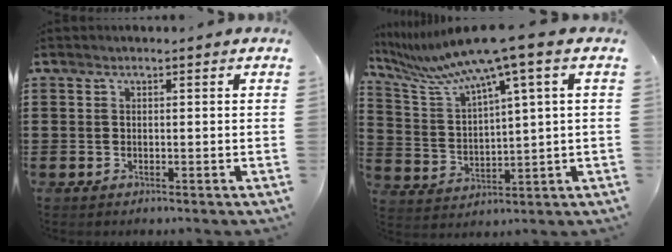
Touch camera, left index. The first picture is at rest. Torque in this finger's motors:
{"motor_torque": [1.65, -0.50, 0.61, 0.21]}